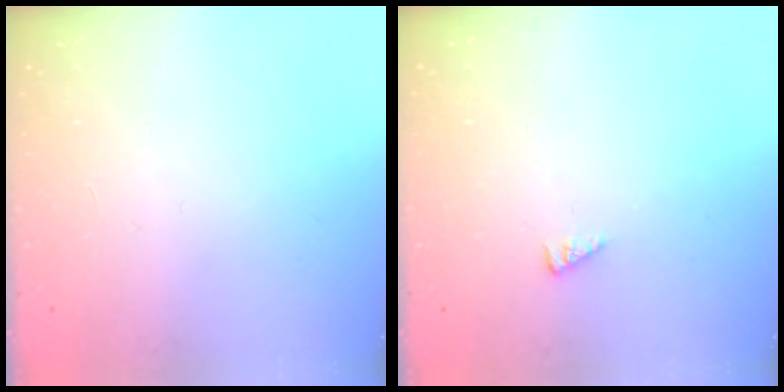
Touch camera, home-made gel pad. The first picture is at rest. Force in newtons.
{"total": 1.6, "press": 1.5, "slide": 0.4}